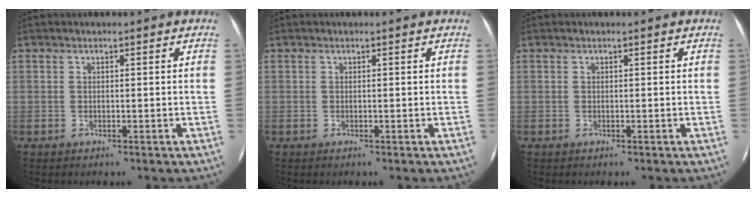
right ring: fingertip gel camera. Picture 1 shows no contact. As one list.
[{"total": 0.0}, {"total": 0.0}]